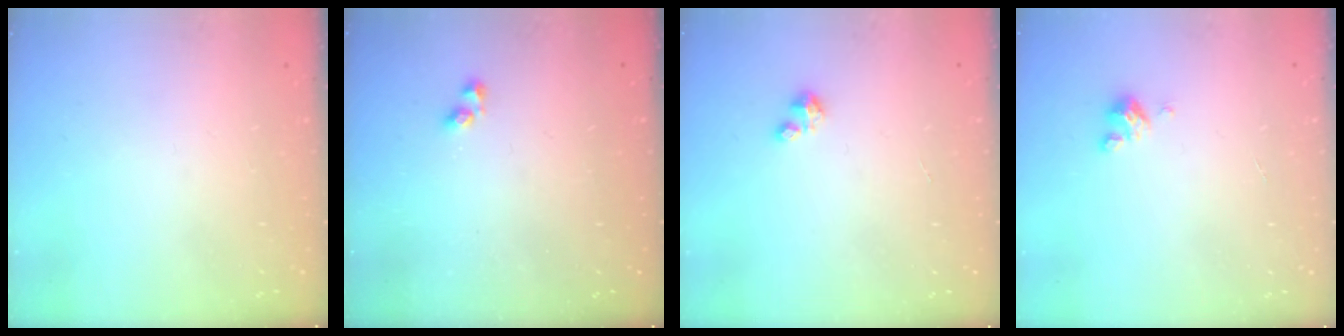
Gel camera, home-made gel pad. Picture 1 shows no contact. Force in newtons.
{"total": 2.9, "press": 2.9, "slide": 0.6}
{"total": 0.9, "press": 0.9, "slide": 0.2}
{"total": 3.7, "press": 3.7, "slide": 0.3}